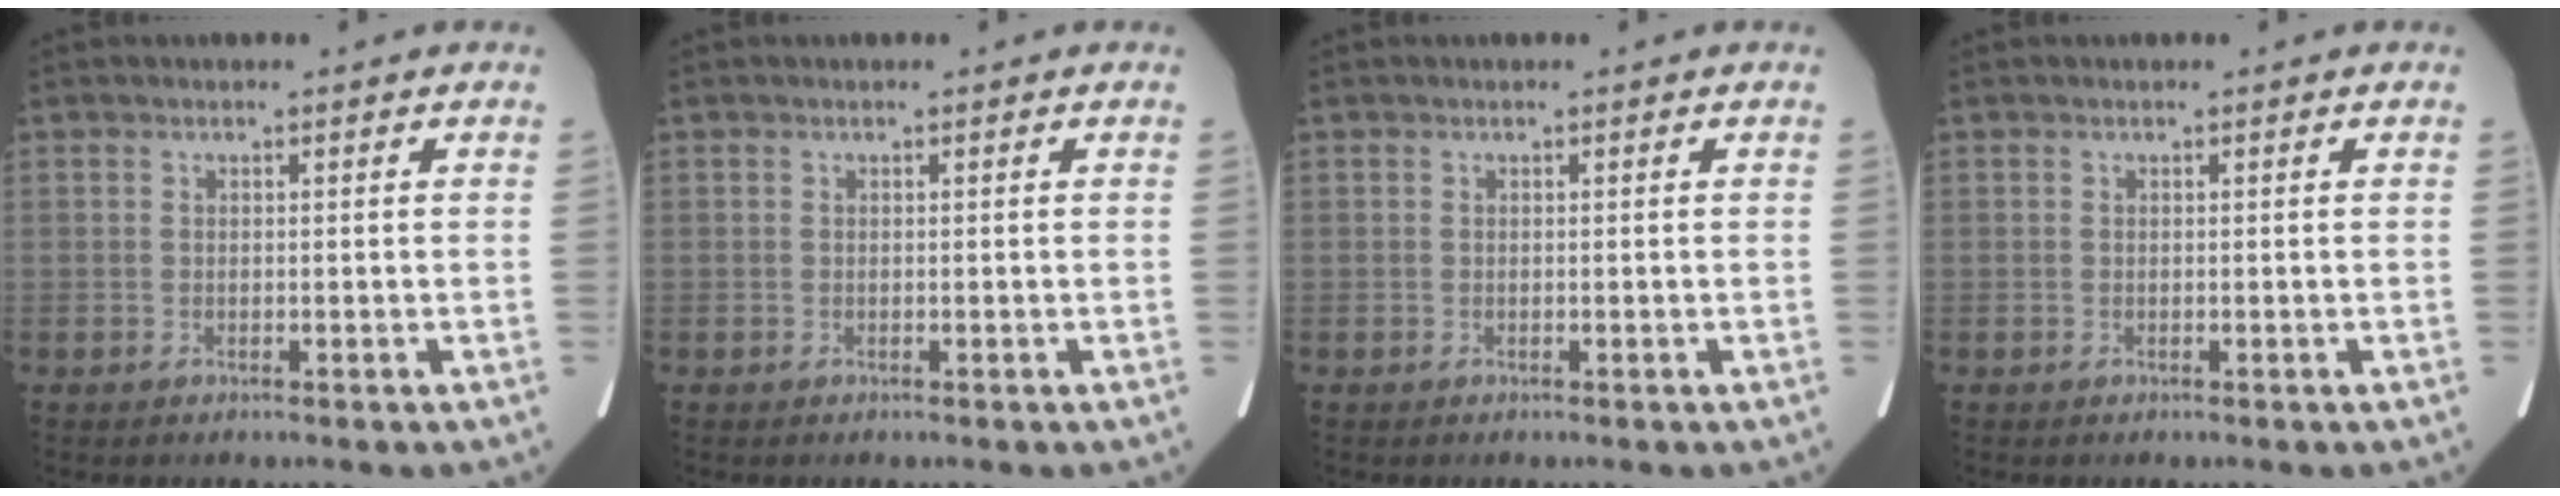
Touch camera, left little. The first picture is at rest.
{"total": 0.0}
{"total": 0.0}
{"total": 0.0}